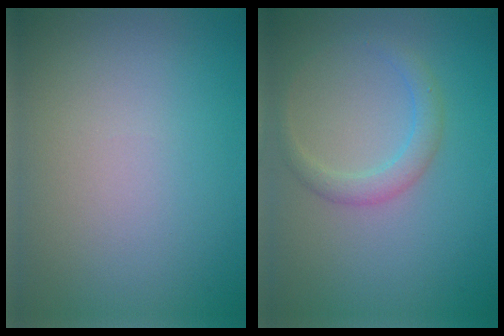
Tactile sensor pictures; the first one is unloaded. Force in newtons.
{"total": 2.1, "press": 2.1, "slide": 0.1}